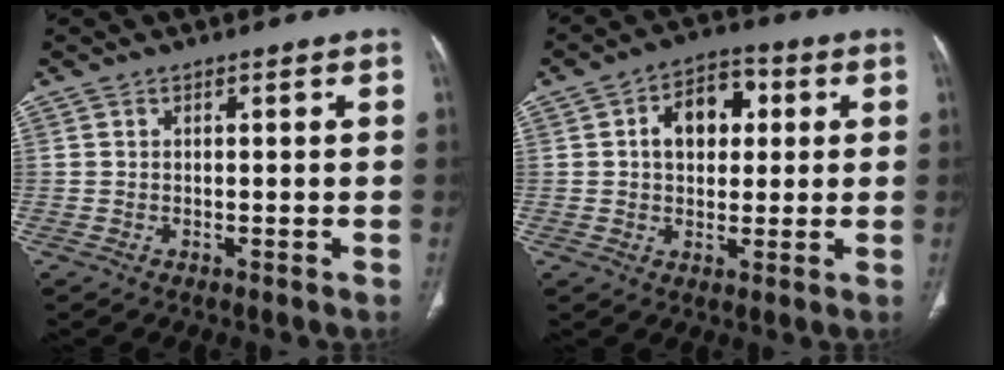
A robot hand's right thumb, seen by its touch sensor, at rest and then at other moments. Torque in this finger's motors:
{"motor_torque": [0.35, 1.92, 0.89, 0.32, 0.04]}